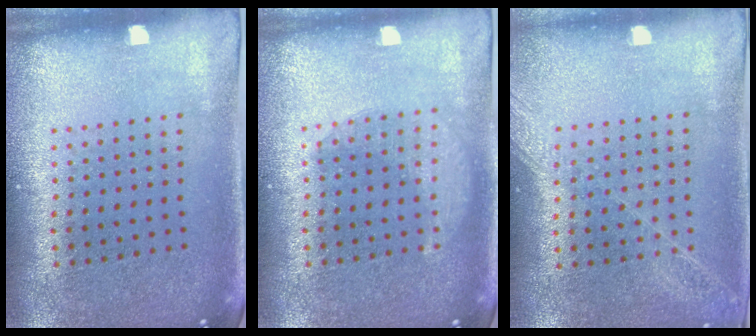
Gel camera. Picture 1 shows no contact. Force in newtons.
{"total": 1.8, "press": 1.8, "slide": 0.2}
{"total": 1.3, "press": 1.2, "slide": 0.3}